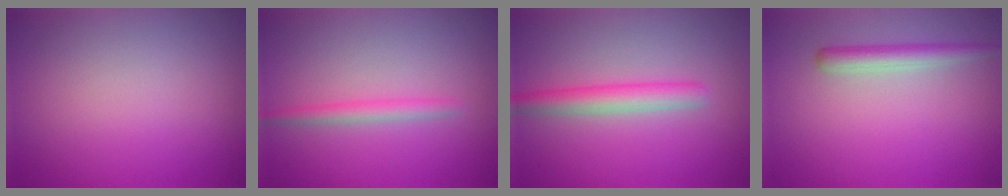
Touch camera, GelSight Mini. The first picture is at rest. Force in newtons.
{"total": 1.6, "press": 1.6, "slide": 0.0}
{"total": 2.9, "press": 2.9, "slide": 0.0}
{"total": 2.2, "press": 2.2, "slide": 0.1}